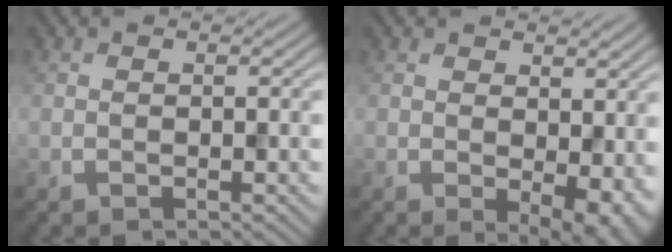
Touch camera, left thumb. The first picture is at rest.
{"total": 5.1, "force": [0.2, 2.7, 4.3], "torque": [-0.057, -0.013, 0.011]}